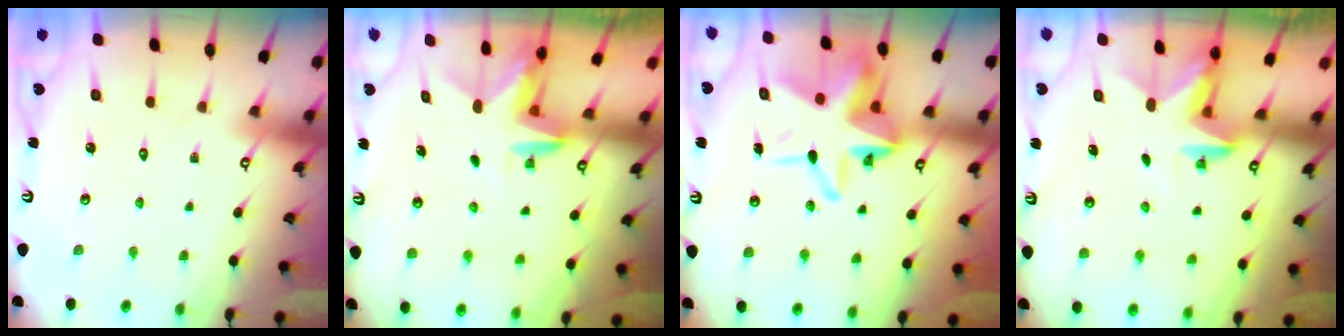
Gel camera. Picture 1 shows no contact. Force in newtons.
{"total": 2.8, "press": 2.8, "slide": 0.1}
{"total": 14.4, "press": 14.0, "slide": 3.6}
{"total": 2.4, "press": 2.3, "slide": 0.4}